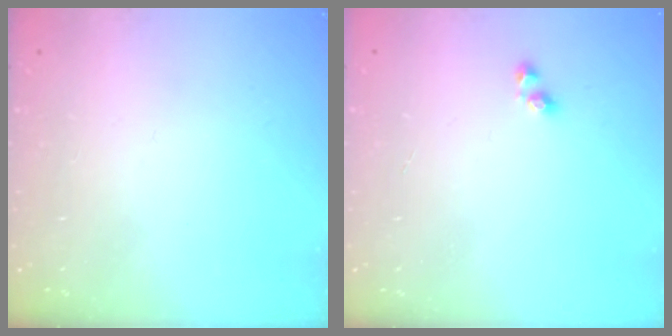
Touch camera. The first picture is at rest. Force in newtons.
{"total": 2.2, "press": 1.9, "slide": 1.1}